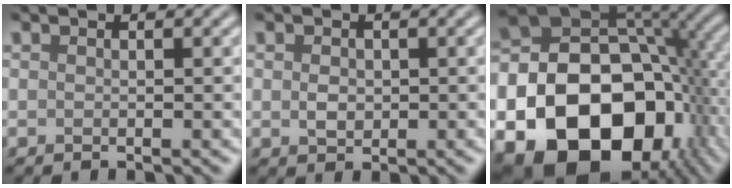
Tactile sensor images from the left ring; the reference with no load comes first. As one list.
[{"total": 1.6, "force": [0.0, 1.2, 1.0], "torque": [-0.020, -0.003, 0.001]}, {"total": 23.0, "force": [-7.7, 17.3, 13.2], "torque": [-0.240, -0.042, -0.135]}]